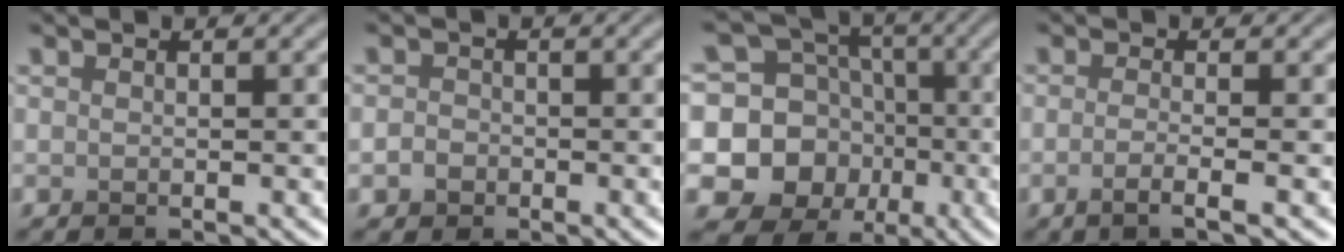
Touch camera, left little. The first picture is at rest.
{"total": 1.4, "force": [-0.6, 1.1, 0.4], "torque": [-0.003, 0.002, -0.017]}
{"total": 12.4, "force": [-2.3, 11.7, 3.4], "torque": [-0.091, -0.013, -0.050]}
{"total": 2.3, "force": [-0.9, 0.6, 2.0], "torque": [-0.029, -0.002, -0.028]}